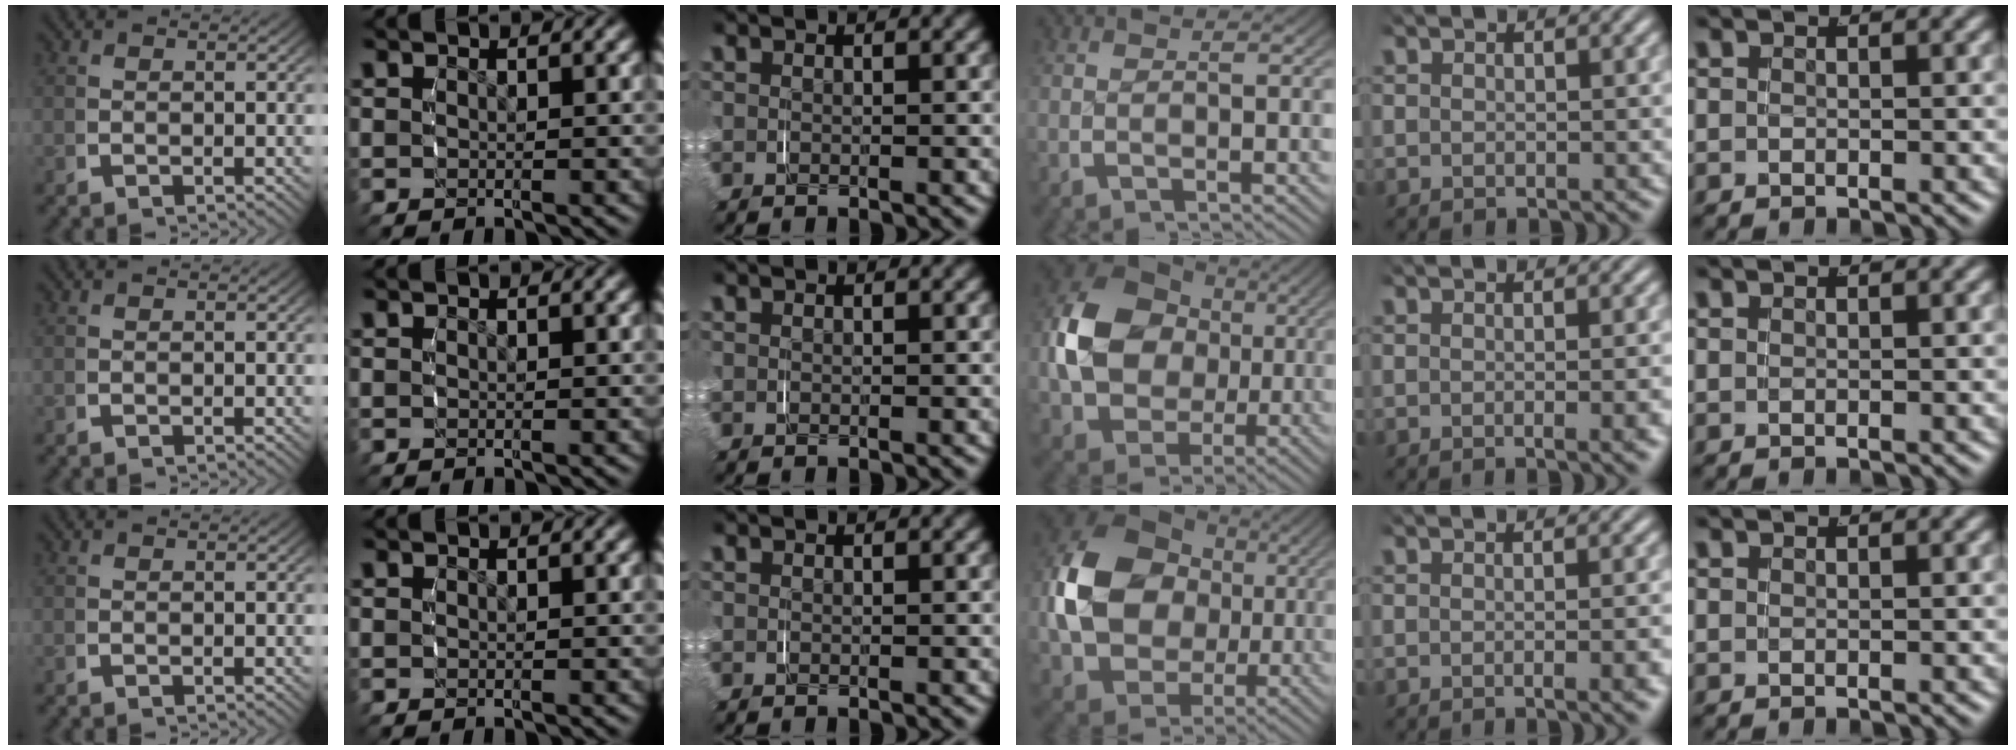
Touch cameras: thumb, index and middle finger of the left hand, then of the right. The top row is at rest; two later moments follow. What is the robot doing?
{"motion": "grasp_and_lifting", "object": "paper"}